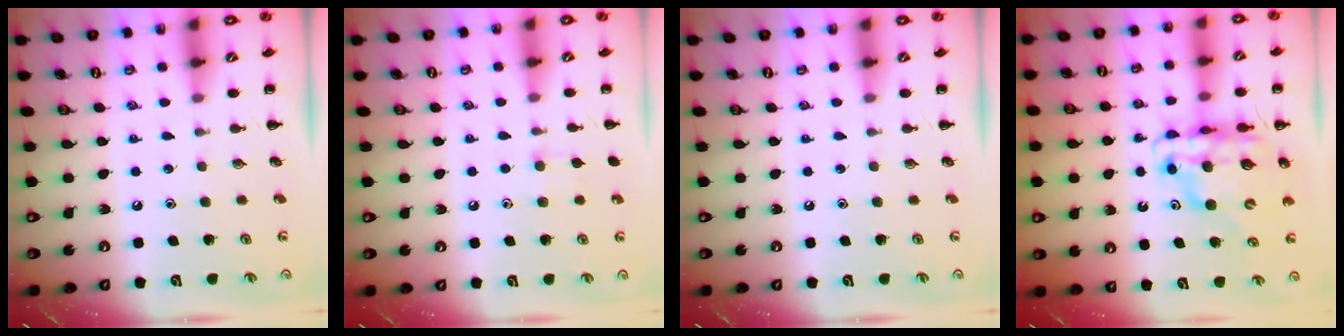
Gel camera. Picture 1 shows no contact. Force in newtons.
{"total": 5.8, "press": 5.3, "slide": 2.2}
{"total": 0.0}
{"total": 15.0, "press": 14.4, "slide": 4.0}